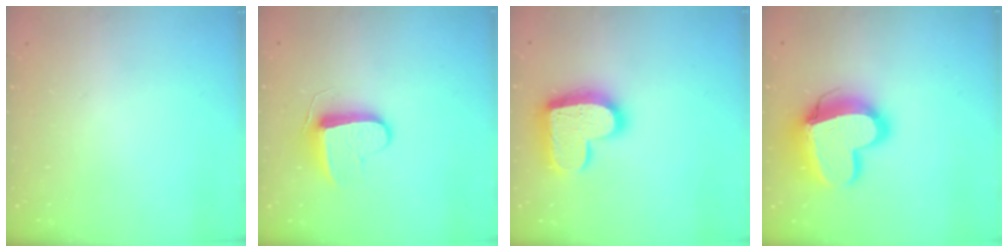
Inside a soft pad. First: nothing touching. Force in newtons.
{"total": 9.1, "press": 9.1, "slide": 0.0}
{"total": 17.2, "press": 17.1, "slide": 1.3}
{"total": 17.7, "press": 17.6, "slide": 1.5}